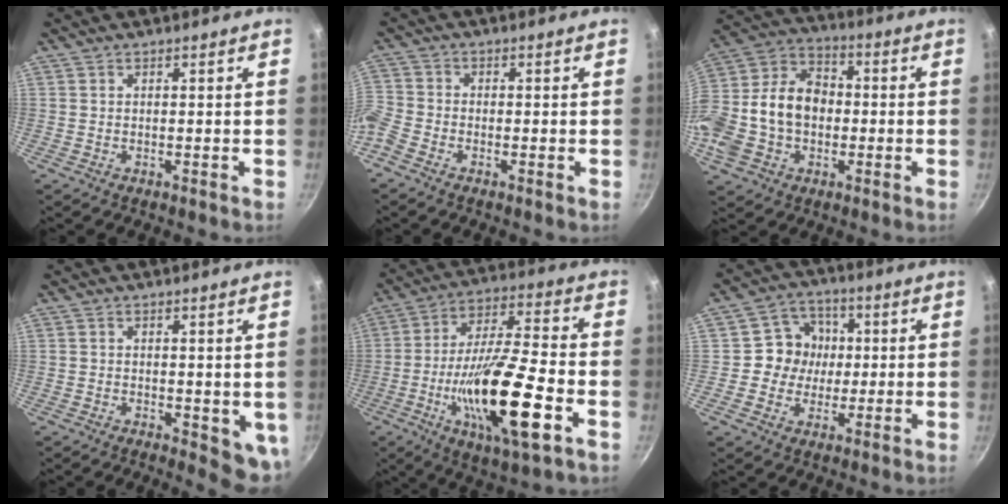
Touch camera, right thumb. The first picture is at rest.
{"total": 5.7, "force": [-3.3, 3.5, 3.1], "torque": [-0.084, 0.014, -0.087]}
{"total": 20.8, "force": [-2.1, 15.5, 13.7], "torque": [-0.257, 0.057, -0.042]}
{"total": 5.7, "force": [-0.1, 2.7, 5.0], "torque": [-0.052, -0.007, 0.003]}
{"total": 21.7, "force": [-6.5, 5.6, 19.9], "torque": [-0.351, 0.023, -0.118]}
{"total": 8.4, "force": [0.4, 7.9, 2.8], "torque": [0.000, 0.010, -0.009]}